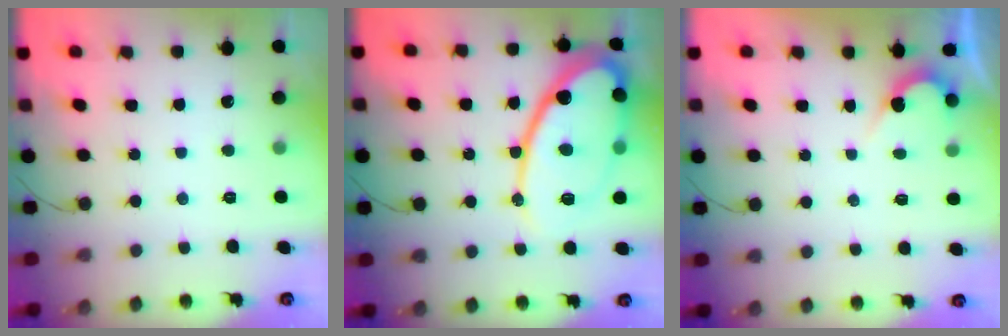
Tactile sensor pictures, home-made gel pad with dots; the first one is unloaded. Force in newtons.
{"total": 22.7, "press": 22.6, "slide": 2.3}
{"total": 2.7, "press": 2.7, "slide": 0.2}